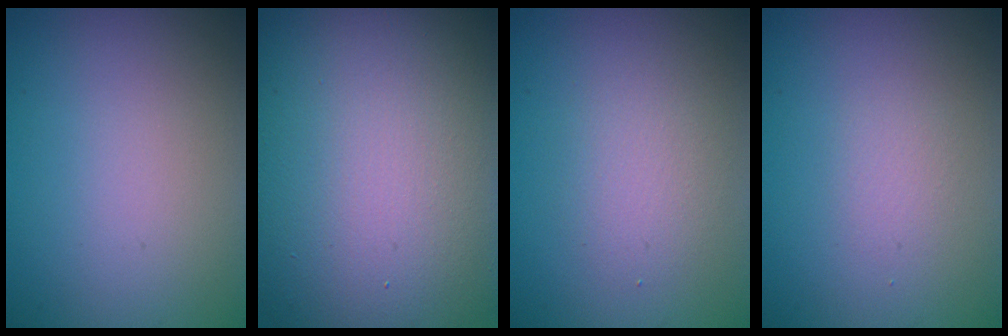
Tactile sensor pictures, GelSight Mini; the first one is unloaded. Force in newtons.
{"total": 18.5, "press": 18.5, "slide": 0.7}
{"total": 2.2, "press": 2.2, "slide": 0.1}
{"total": 0.9, "press": 0.9, "slide": 0.0}